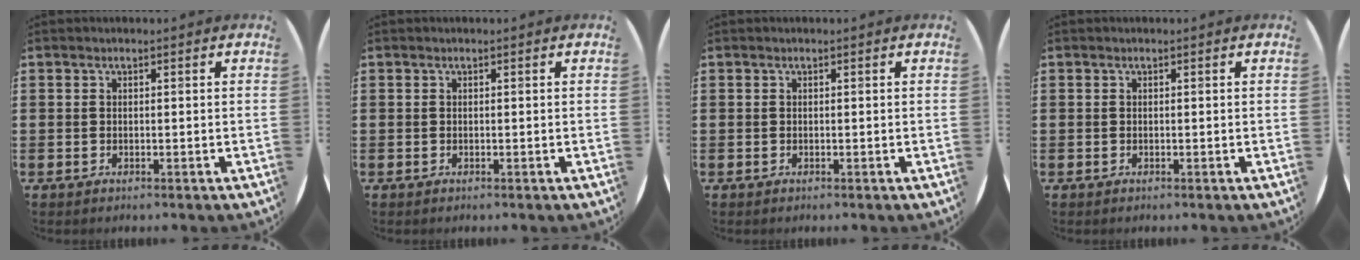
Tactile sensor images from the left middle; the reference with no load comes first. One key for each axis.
{"total": 0.0}
{"total": 0.0}
{"total": 0.0}